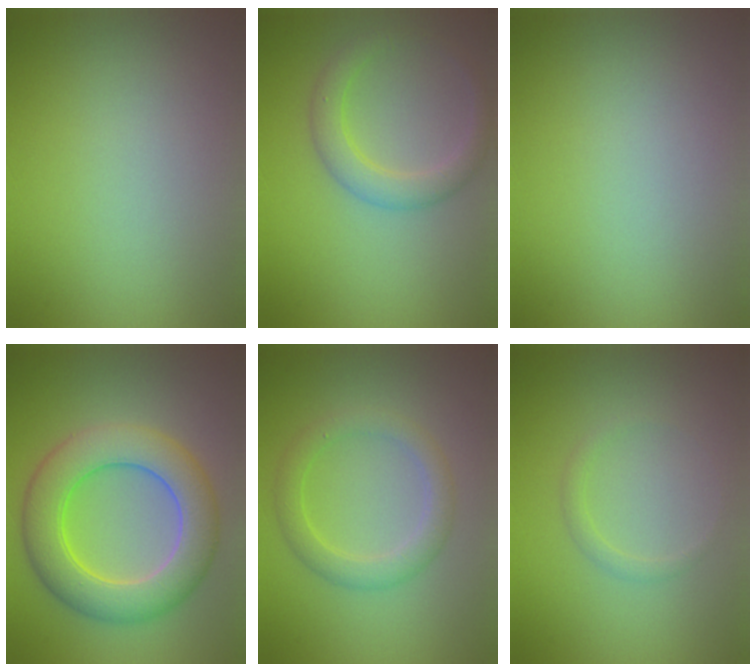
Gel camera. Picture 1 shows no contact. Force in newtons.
{"total": 3.0, "press": 3.0, "slide": 0.1}
{"total": 0.0}
{"total": 8.1, "press": 8.1, "slide": 0.5}
{"total": 3.0, "press": 3.0, "slide": 0.1}
{"total": 1.0, "press": 1.0, "slide": 0.0}